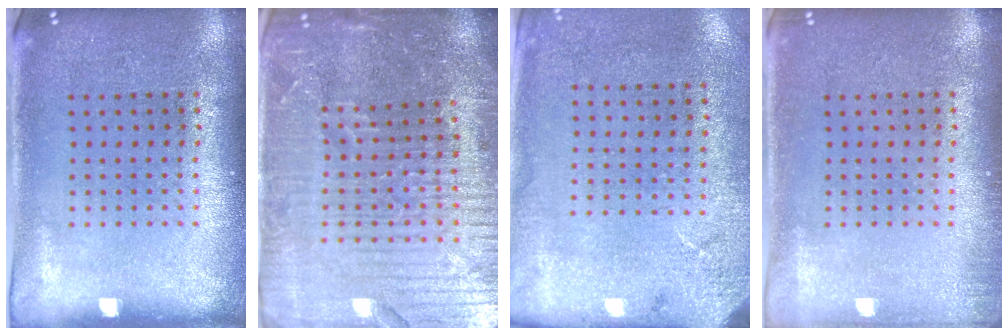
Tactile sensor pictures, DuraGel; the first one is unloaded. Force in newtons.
{"total": 6.2, "press": 5.5, "slide": 2.9}
{"total": 2.6, "press": 2.1, "slide": 1.5}
{"total": 0.9, "press": 0.9, "slide": 0.2}